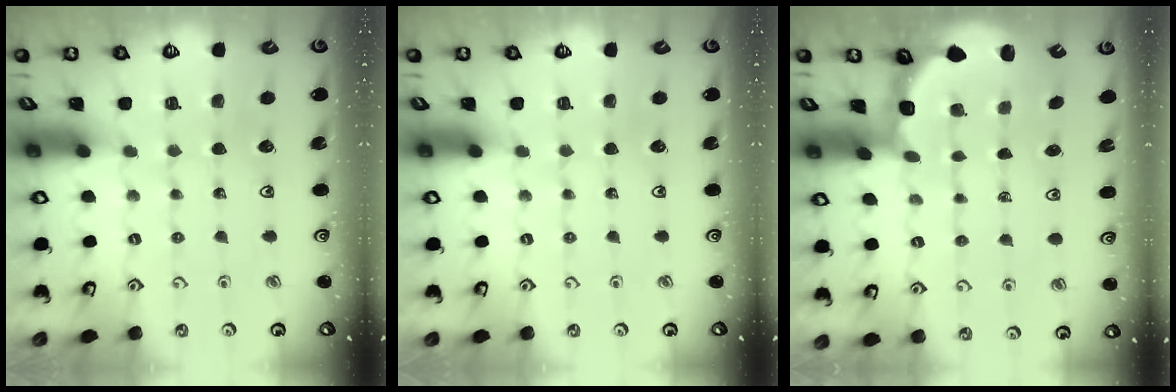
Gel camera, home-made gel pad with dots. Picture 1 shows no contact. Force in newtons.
{"total": 0.0}
{"total": 2.7, "press": 2.3, "slide": 1.4}